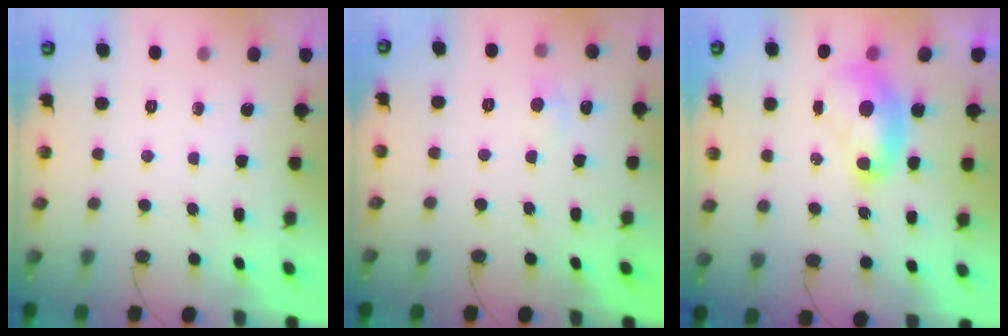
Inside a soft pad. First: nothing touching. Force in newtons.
{"total": 0.8, "press": 0.5, "slide": 0.6}
{"total": 2.5, "press": 2.5, "slide": 0.2}